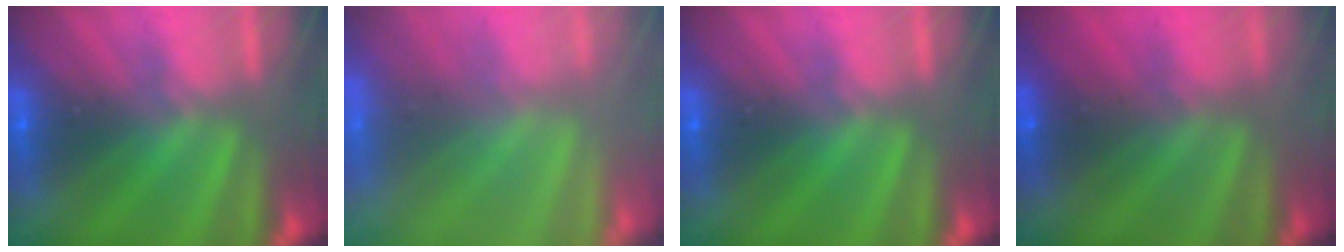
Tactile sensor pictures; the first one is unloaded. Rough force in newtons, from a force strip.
{"total": 8.6}
{"total": 0.0}
{"total": 1.6}